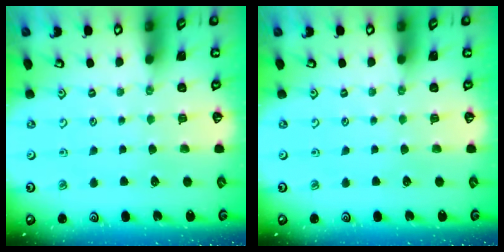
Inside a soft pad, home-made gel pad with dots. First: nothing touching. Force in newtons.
{"total": 0.0}